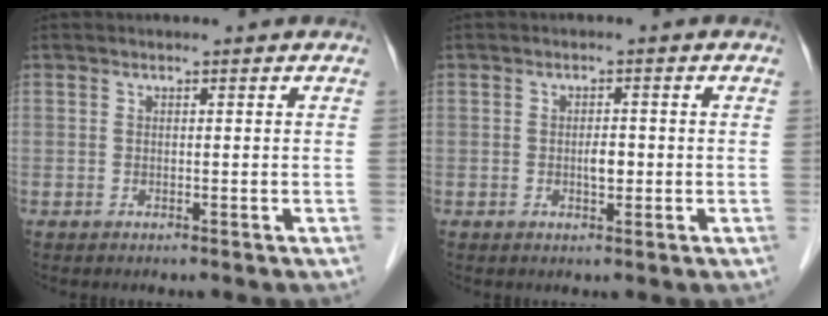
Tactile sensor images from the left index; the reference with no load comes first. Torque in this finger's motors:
{"motor_torque": [0.04, 0.02, 0.01, 0.03]}